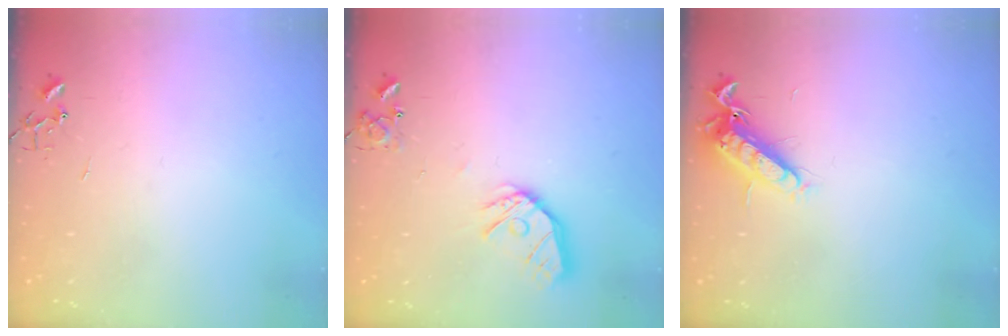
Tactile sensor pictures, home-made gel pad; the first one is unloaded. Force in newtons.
{"total": 14.1, "press": 14.0, "slide": 1.7}
{"total": 13.0, "press": 12.9, "slide": 1.2}